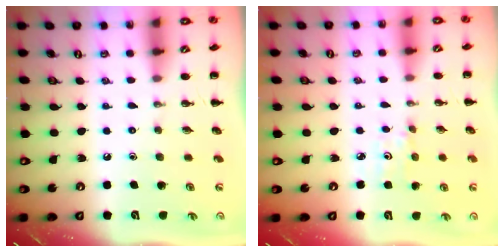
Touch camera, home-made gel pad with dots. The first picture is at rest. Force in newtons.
{"total": 3.5, "press": 3.4, "slide": 0.9}